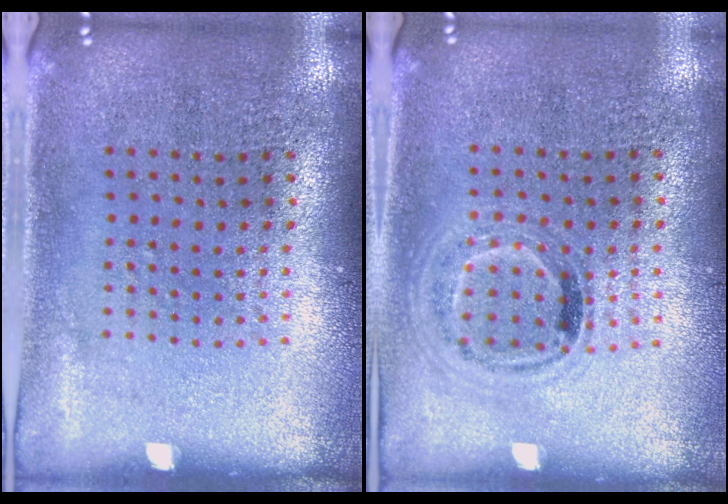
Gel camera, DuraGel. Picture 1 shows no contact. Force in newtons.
{"total": 1.0, "press": 0.9, "slide": 0.3}